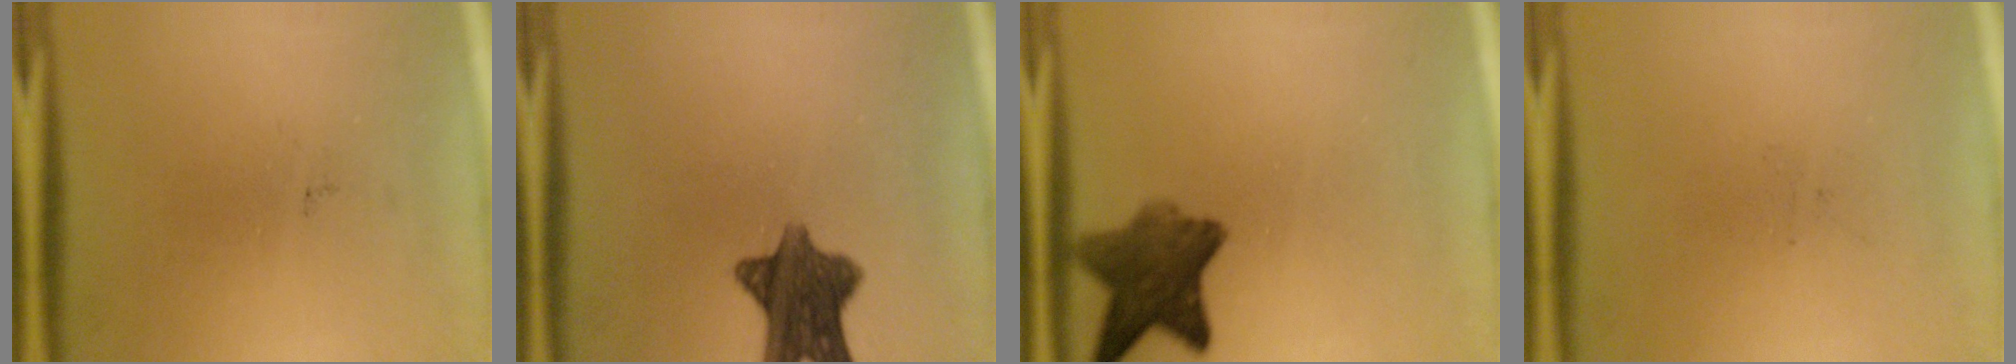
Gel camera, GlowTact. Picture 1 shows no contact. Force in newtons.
{"total": 9.9}
{"total": 7.9}
{"total": 0.0}